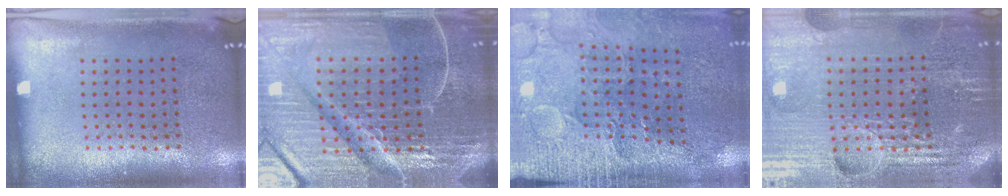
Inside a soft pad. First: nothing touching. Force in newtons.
{"total": 7.1, "press": 6.2, "slide": 3.5}
{"total": 3.5, "press": 3.4, "slide": 0.7}
{"total": 5.8, "press": 5.2, "slide": 2.6}